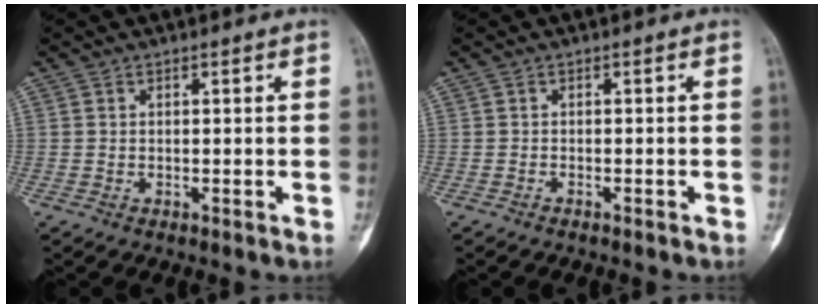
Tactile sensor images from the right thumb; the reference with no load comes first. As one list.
[{"total": 1.0, "force": [-0.9, 0.1, 0.5], "torque": [-0.012, 0.004, -0.008]}]